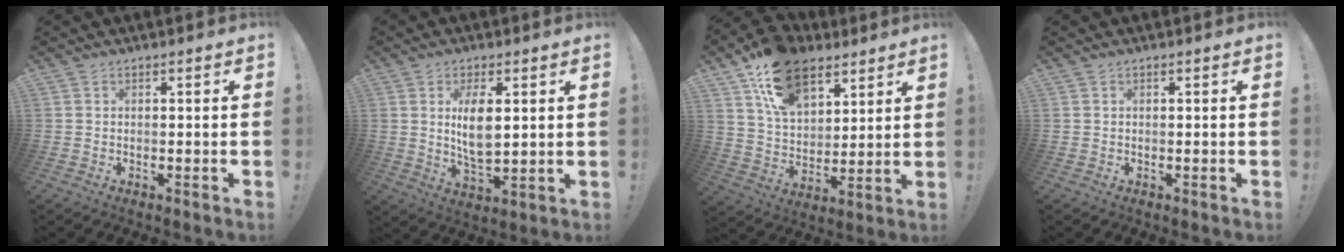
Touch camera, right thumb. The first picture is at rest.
{"total": 8.4, "force": [2.1, 3.7, 7.2], "torque": [-0.132, -0.017, 0.029]}
{"total": 18.0, "force": [11.1, 11.1, 8.9], "torque": [-0.156, -0.056, 0.206]}
{"total": 0.0}